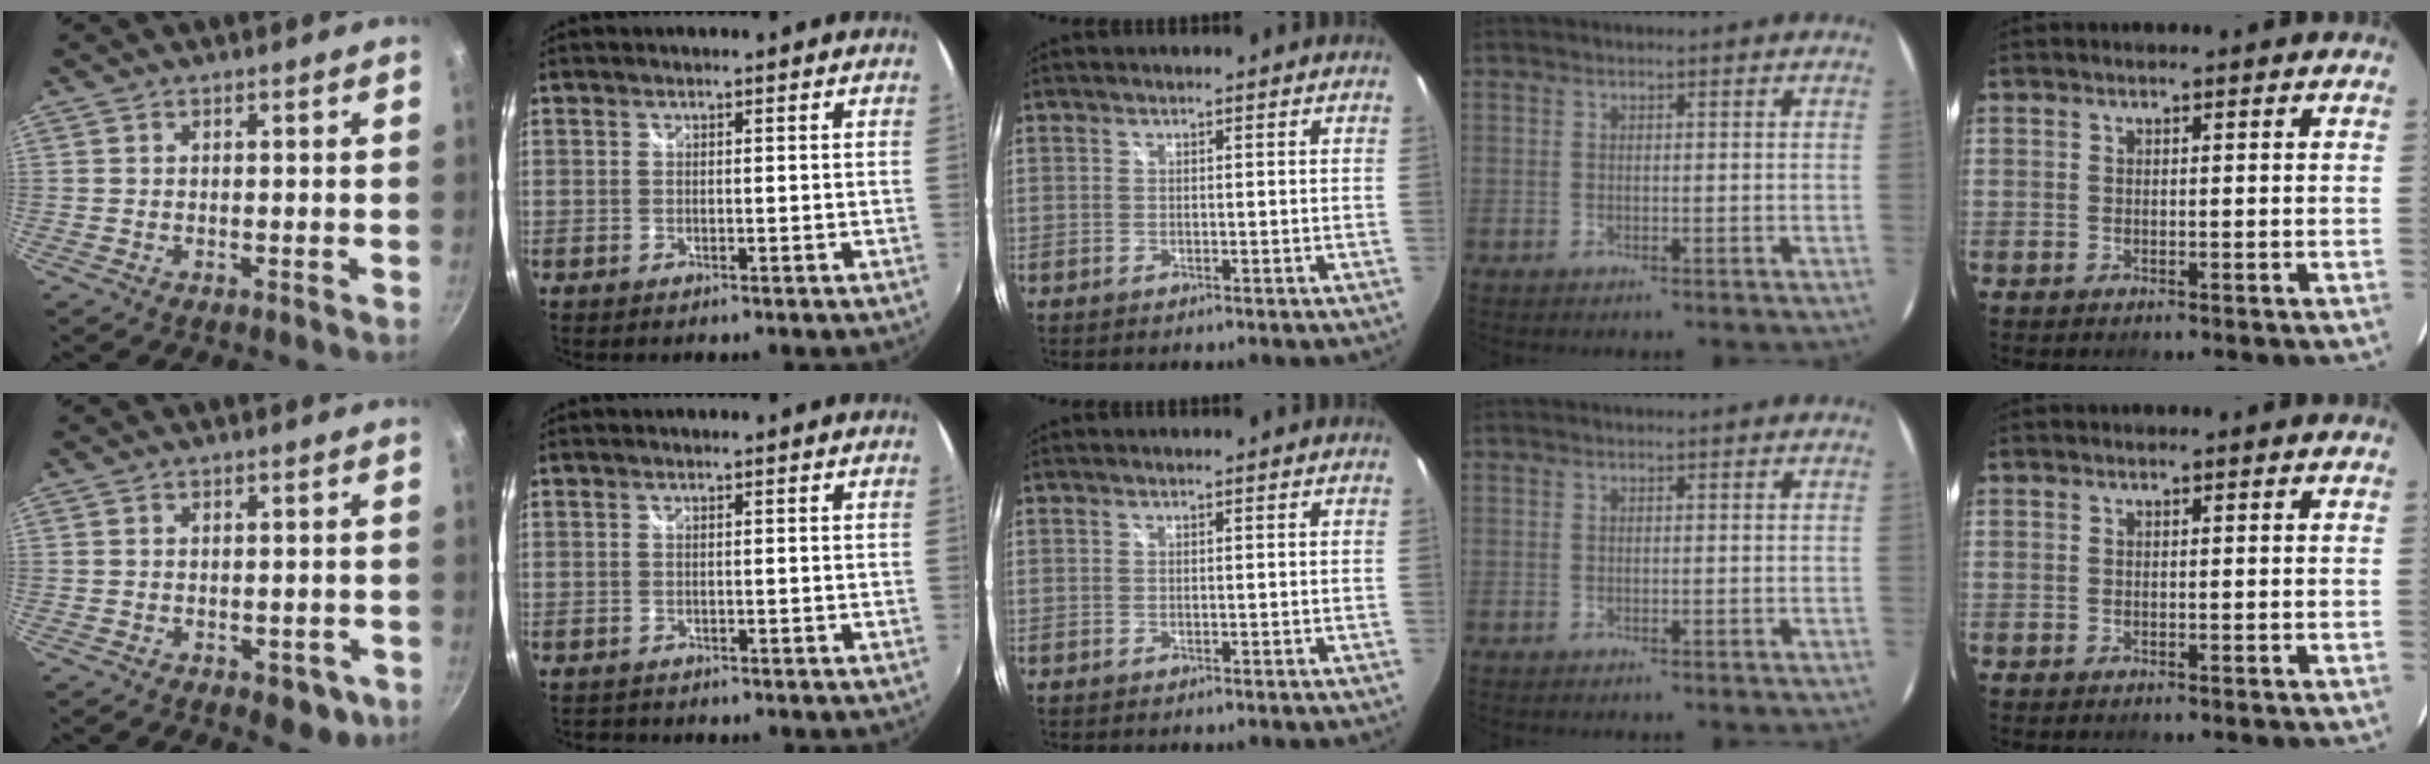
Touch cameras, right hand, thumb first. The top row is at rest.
{"thumb": {"total": 5.4, "force": [-2.4, 3.0, 3.7], "torque": [-0.021, 0.016, -0.018]}, "index": {"total": 0.9, "force": [-0.7, 0.5, 0.2], "torque": [-0.008, -0.001, -0.010]}}